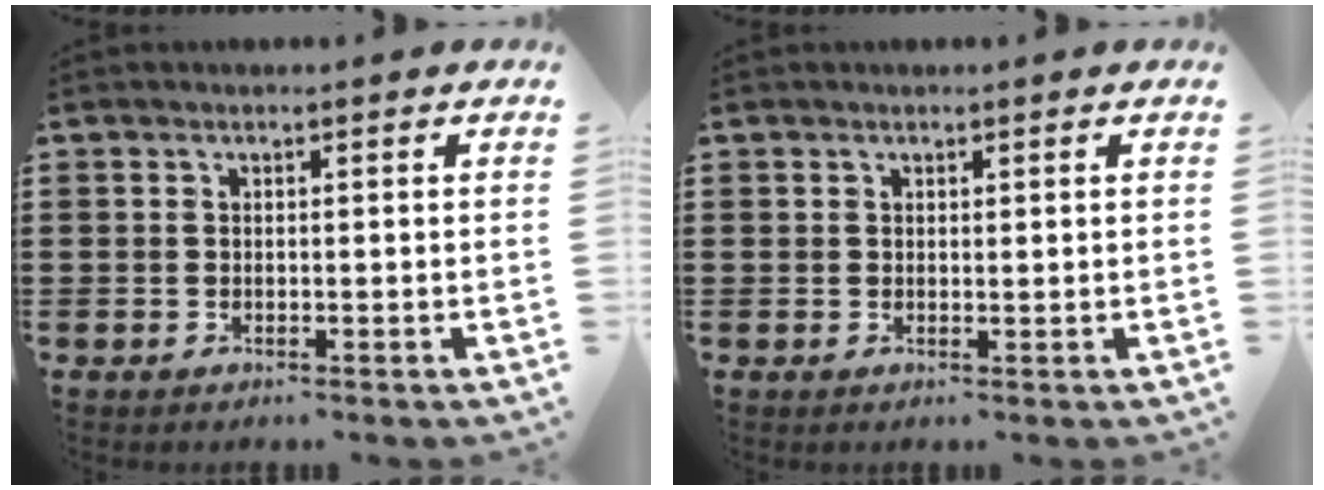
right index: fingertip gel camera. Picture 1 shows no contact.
{"total": 0.5, "force": [0.5, 0.2, 0.1], "torque": [-0.003, -0.001, 0.010]}